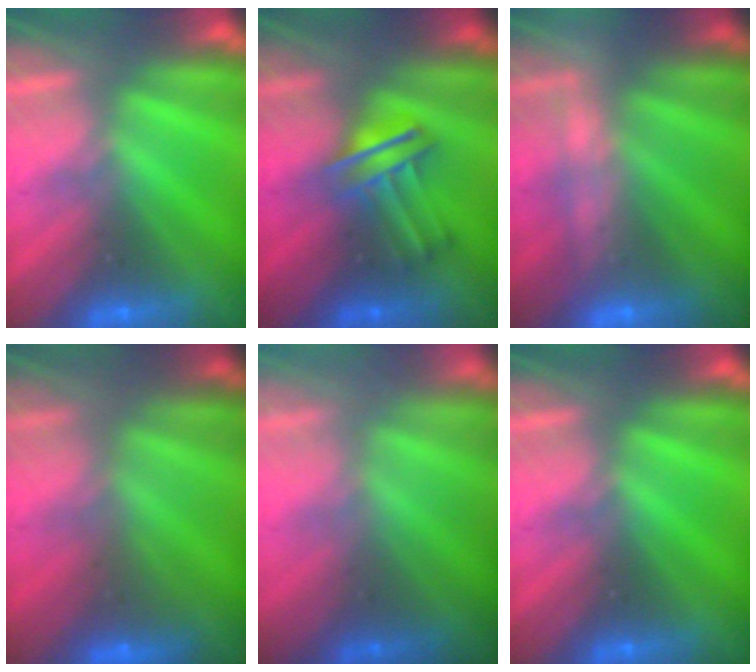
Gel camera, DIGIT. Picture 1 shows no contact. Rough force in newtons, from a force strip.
{"total": 3.4}
{"total": 2.3}
{"total": 2.9}
{"total": 2.4}
{"total": 0.0}